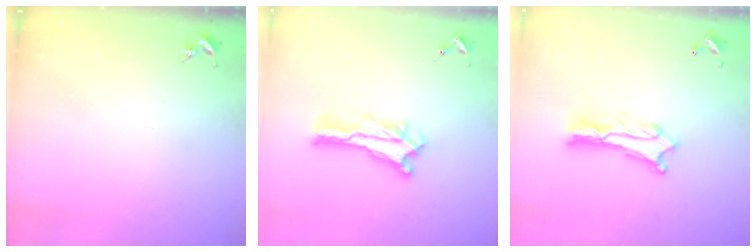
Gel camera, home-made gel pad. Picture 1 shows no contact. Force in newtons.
{"total": 1.4, "press": 1.4, "slide": 0.2}
{"total": 2.6, "press": 2.6, "slide": 0.3}